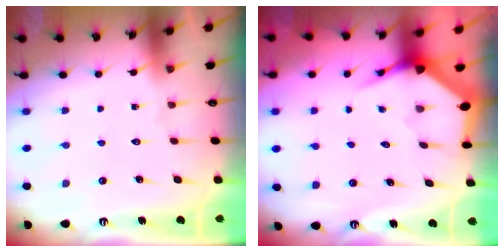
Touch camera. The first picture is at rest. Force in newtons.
{"total": 3.7, "press": 3.6, "slide": 0.5}